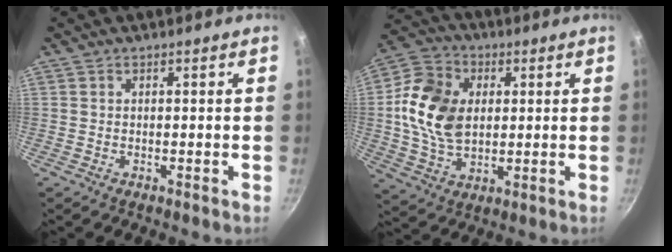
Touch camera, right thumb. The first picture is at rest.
{"total": 14.9, "force": [1.8, 10.6, 10.3], "torque": [-0.173, 0.001, 0.025]}